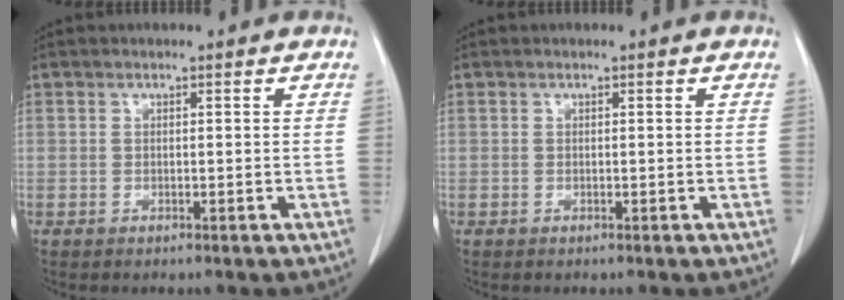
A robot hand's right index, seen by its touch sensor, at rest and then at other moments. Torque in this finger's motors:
{"motor_torque": [0.00, 0.00, 0.00, 0.00]}